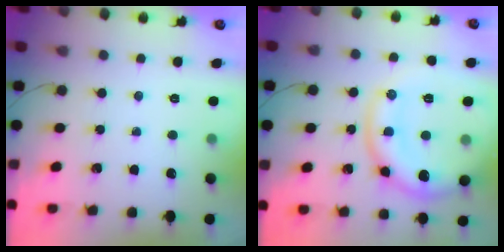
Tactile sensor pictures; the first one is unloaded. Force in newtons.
{"total": 15.1, "press": 15.0, "slide": 0.9}